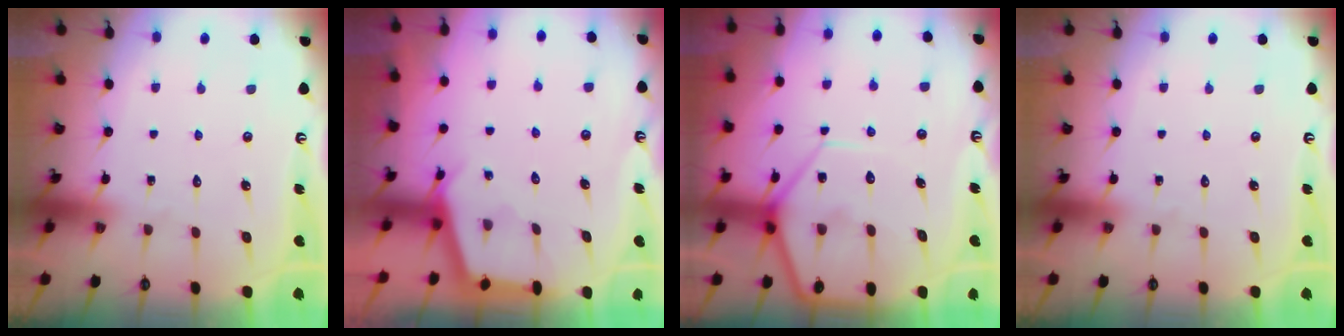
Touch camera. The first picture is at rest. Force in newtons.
{"total": 2.8, "press": 2.8, "slide": 0.4}
{"total": 10.9, "press": 10.9, "slide": 1.1}
{"total": 0.0}